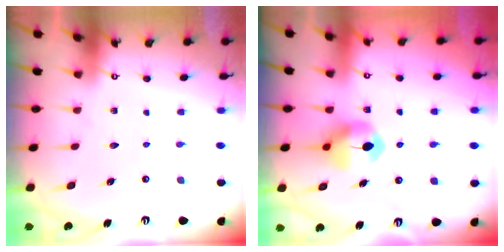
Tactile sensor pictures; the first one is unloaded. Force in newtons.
{"total": 8.1, "press": 8.1, "slide": 0.3}